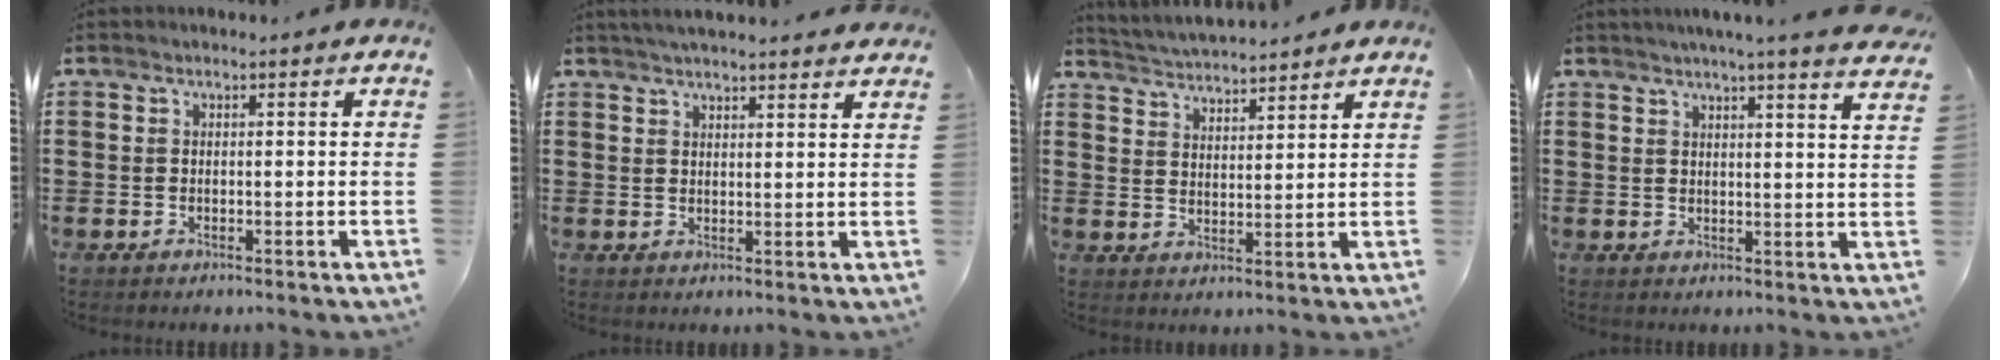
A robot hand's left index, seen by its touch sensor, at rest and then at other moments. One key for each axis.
{"total": 2.9, "fx": 2.8, "fy": -0.2, "fz": 0.6, "tx": -0.019, "ty": -0.004, "tz": 0.052}
{"total": 3.7, "fx": 3.7, "fy": -0.2, "fz": -0.2, "tx": -0.012, "ty": -0.021, "tz": 0.065}
{"total": 4.0, "fx": 3.6, "fy": -1.0, "fz": 1.4, "tx": -0.028, "ty": -0.020, "tz": 0.060}